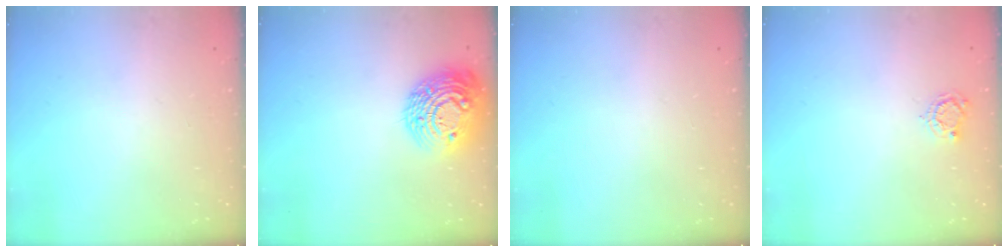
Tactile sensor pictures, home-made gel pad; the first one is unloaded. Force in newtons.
{"total": 17.9, "press": 17.8, "slide": 1.1}
{"total": 0.0}
{"total": 4.6, "press": 4.5, "slide": 0.5}